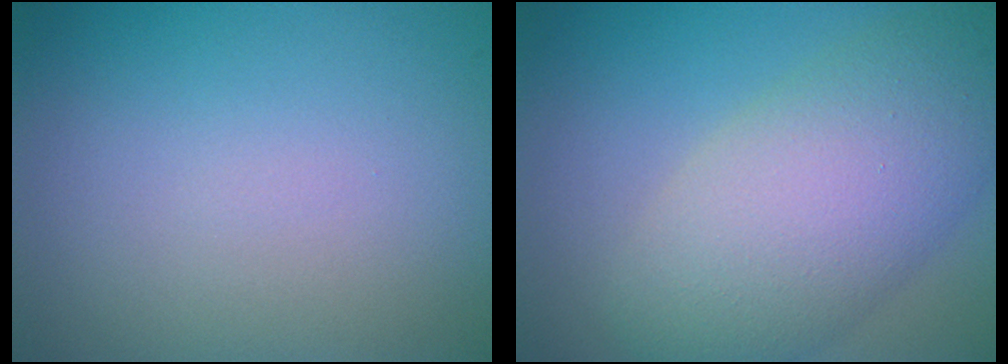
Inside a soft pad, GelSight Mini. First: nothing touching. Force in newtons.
{"total": 7.9, "press": 7.9, "slide": 0.3}